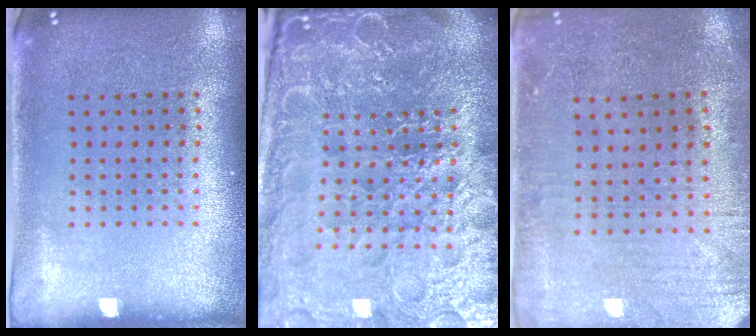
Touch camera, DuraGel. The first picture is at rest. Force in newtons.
{"total": 6.9, "press": 6.0, "slide": 3.2}
{"total": 0.6, "press": 0.4, "slide": 0.4}